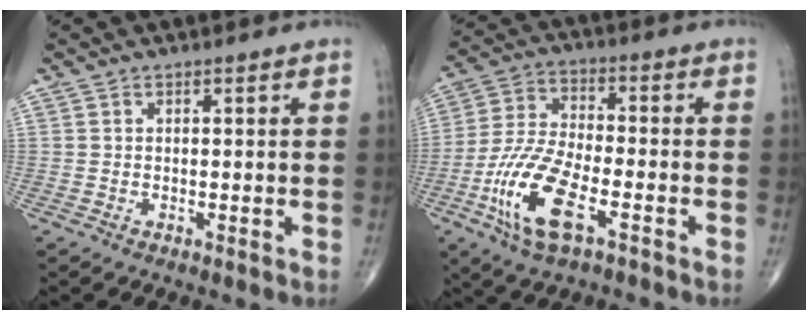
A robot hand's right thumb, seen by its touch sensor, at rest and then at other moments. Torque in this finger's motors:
{"motor_torque": [2.80, 2.21, 1.43, -0.11, 0.45]}